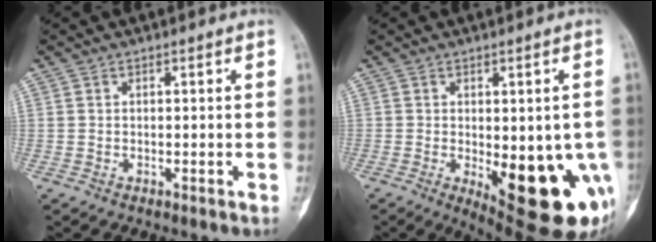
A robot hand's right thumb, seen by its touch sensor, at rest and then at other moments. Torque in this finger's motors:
{"motor_torque": [-0.24, 1.07, 0.40, -0.19, 0.33]}